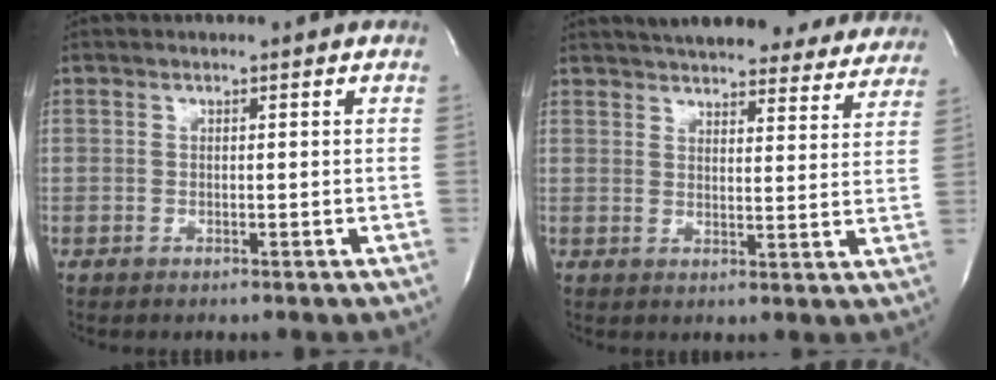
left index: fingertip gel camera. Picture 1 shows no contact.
{"total": 26.3, "force": [23.8, 6.0, 9.5], "torque": [-0.149, -0.021, 0.286]}